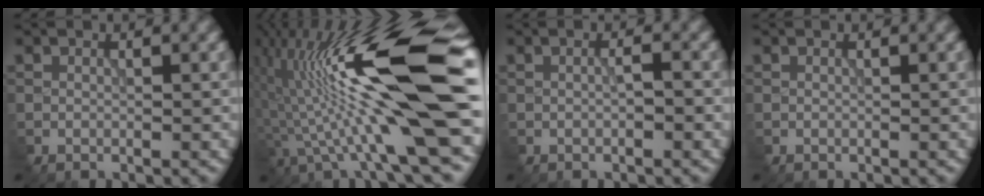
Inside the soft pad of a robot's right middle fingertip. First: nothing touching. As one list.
[{"total": 14.7, "force": [-0.5, 2.5, 14.5], "torque": [-0.251, 0.025, -0.009]}, {"total": 1.2, "force": [-0.4, 0.1, 1.1], "torque": [-0.022, -0.001, -0.005]}, {"total": 0.0}]